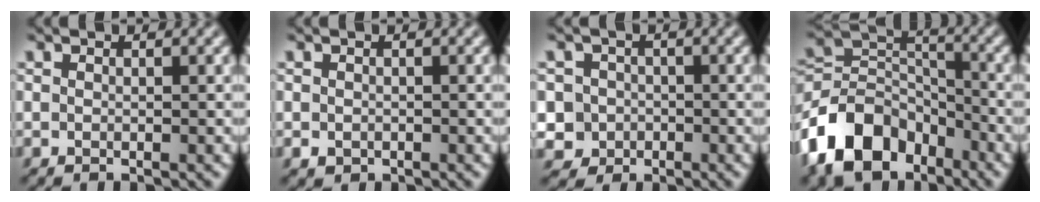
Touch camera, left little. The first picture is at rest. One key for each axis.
{"total": 0.7, "fx": -0.2, "fy": 0.6, "fz": 0.2, "tx": -0.003, "ty": -0.002, "tz": -0.003}
{"total": 4.4, "fx": -0.9, "fy": 4.2, "fz": 0.6, "tx": 0.001, "ty": 0.014, "tz": -0.035}
{"total": 9.8, "fx": -5.9, "fy": 6.1, "fz": 4.9, "tx": -0.094, "ty": 0.001, "tz": -0.129}